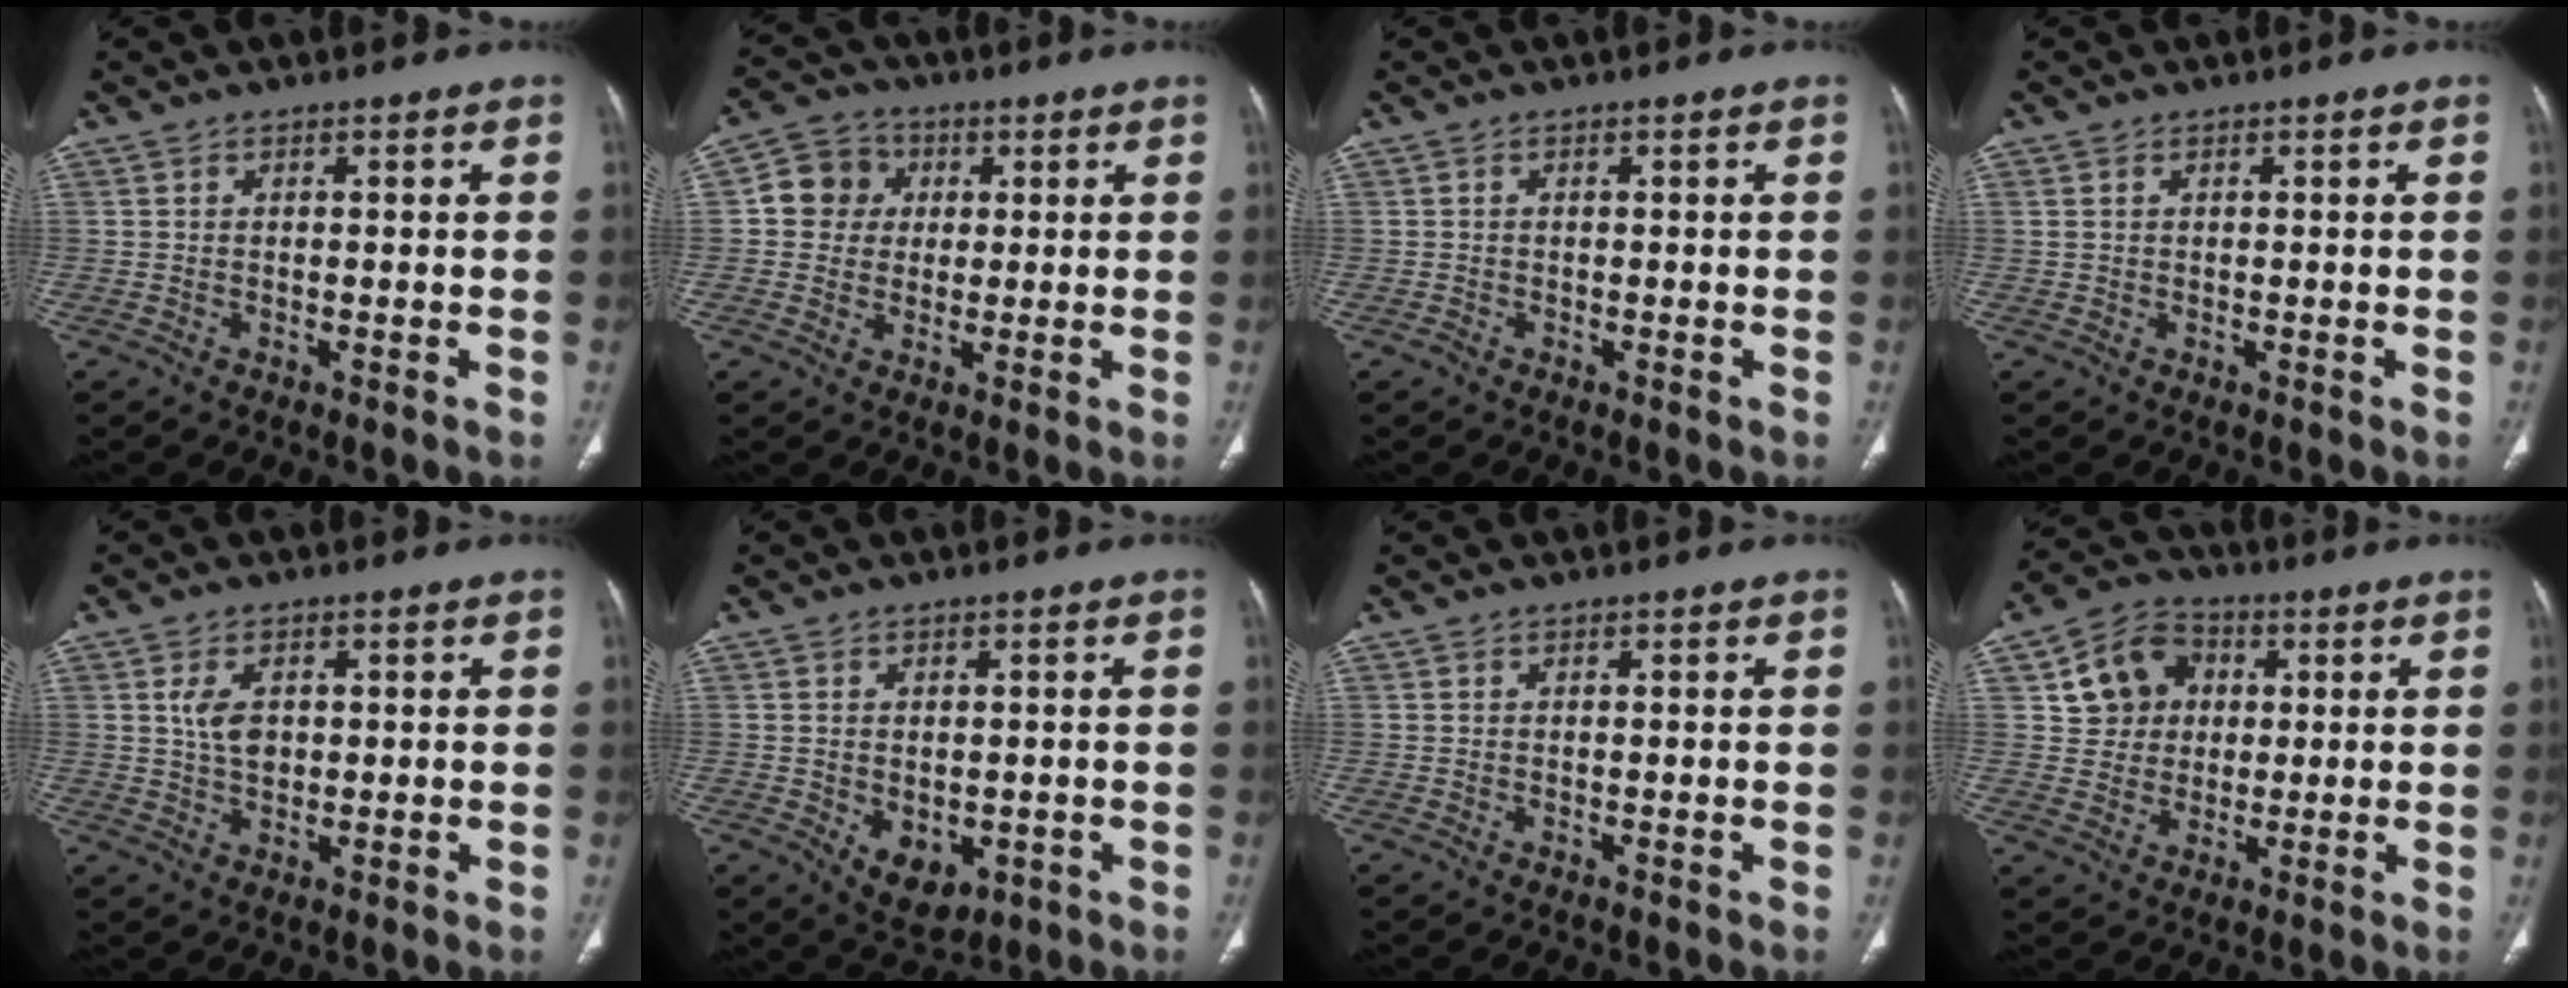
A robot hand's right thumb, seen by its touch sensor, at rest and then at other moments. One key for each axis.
{"total": 7.5, "fx": 1.2, "fy": 7.0, "fz": 2.5, "tx": -0.018, "ty": 0.009, "tz": 0.010}
{"total": 0.6, "fx": -0.3, "fy": 0.4, "fz": 0.1, "tx": -0.003, "ty": 0.001, "tz": -0.010}
{"total": 0.8, "fx": 0.4, "fy": 0.5, "fz": 0.5, "tx": -0.012, "ty": 0.007, "tz": 0.011}
{"total": 4.7, "fx": 1.0, "fy": 3.0, "fz": 3.4, "tx": -0.057, "ty": -0.002, "tz": 0.021}
{"total": 6.6, "fx": -1.5, "fy": 4.5, "fz": 4.5, "tx": -0.049, "ty": -0.004, "tz": -0.004}
{"total": 0.0}
{"total": 10.3, "fx": 2.4, "fy": 9.1, "fz": 4.3, "tx": -0.041, "ty": 0.006, "tz": 0.036}